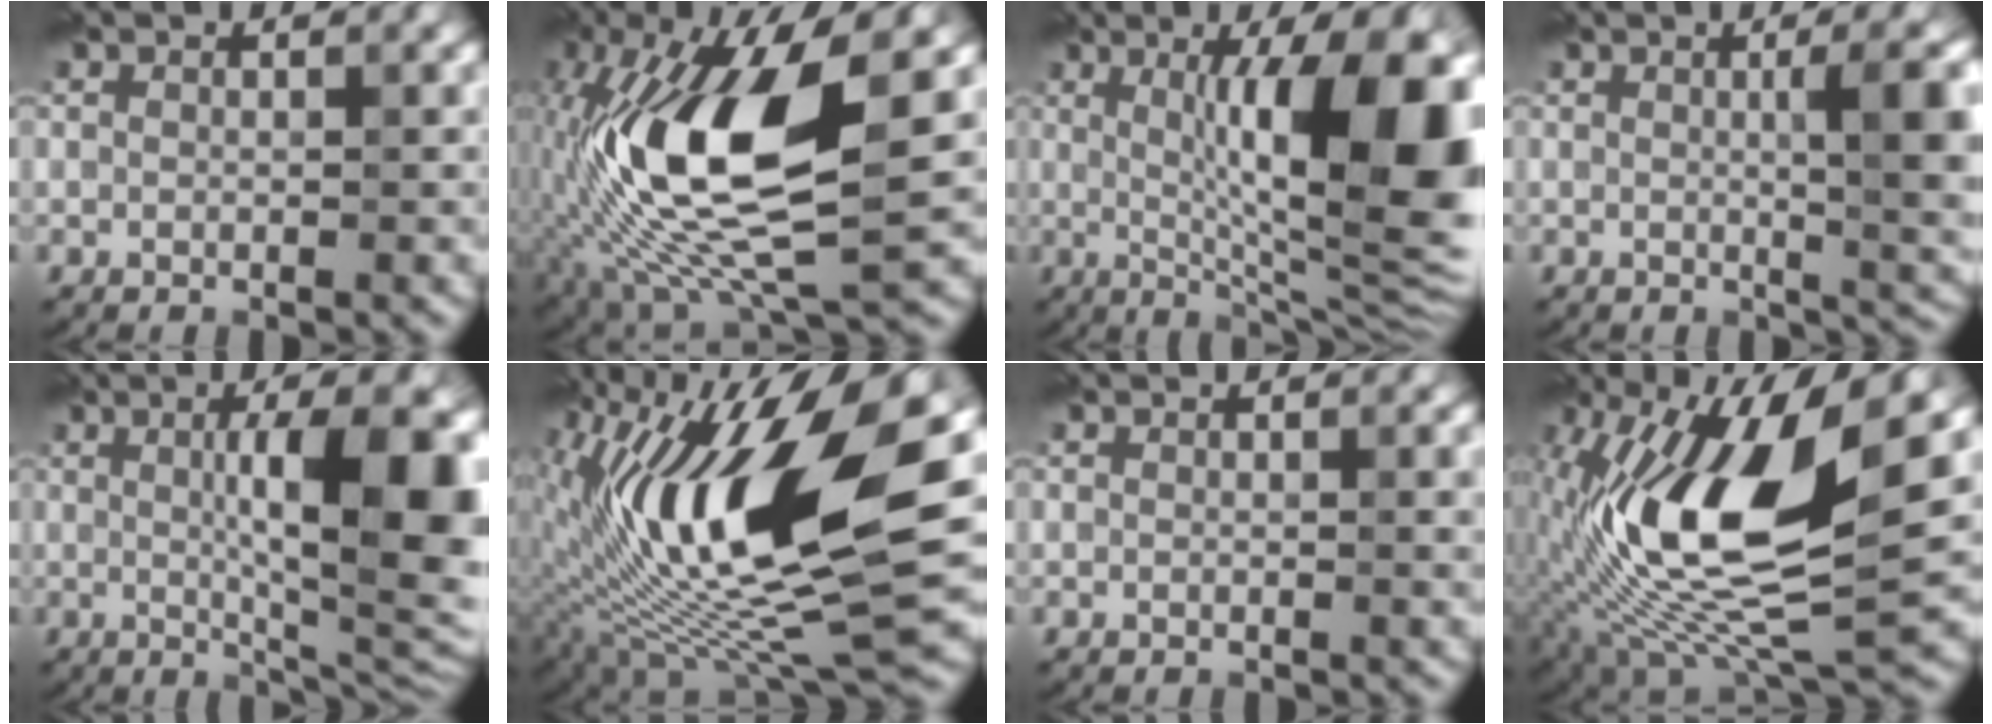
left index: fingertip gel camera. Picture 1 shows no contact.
{"total": 12.9, "force": [-0.6, 4.9, 11.9], "torque": [-0.235, 0.003, -0.019]}
{"total": 13.4, "force": [1.7, 3.3, 12.9], "torque": [-0.169, 0.004, 0.026]}
{"total": 7.1, "force": [0.5, 1.9, 6.9], "torque": [-0.077, 0.004, 0.007]}
{"total": 12.0, "force": [1.3, 3.0, 11.5], "torque": [-0.148, 0.000, 0.021]}
{"total": 16.9, "force": [1.4, 6.5, 15.5], "torque": [-0.277, 0.007, 0.018]}
{"total": 1.1, "force": [0.1, 0.2, 1.0], "torque": [-0.014, -0.001, 0.002]}
{"total": 14.6, "force": [0.5, 5.8, 13.4], "torque": [-0.257, -0.006, -0.003]}